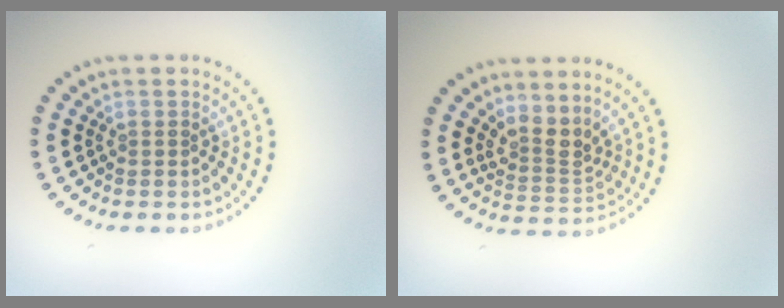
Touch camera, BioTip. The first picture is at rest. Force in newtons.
{"total": 2.8, "press": 2.0, "slide": 1.9}